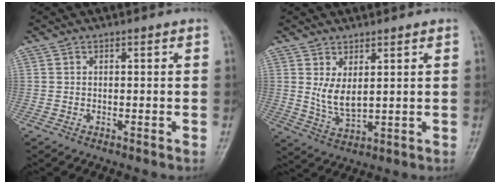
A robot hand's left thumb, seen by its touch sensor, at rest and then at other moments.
{"total": 5.5, "force": [1.9, 2.4, 4.5], "torque": [-0.081, -0.022, 0.047]}